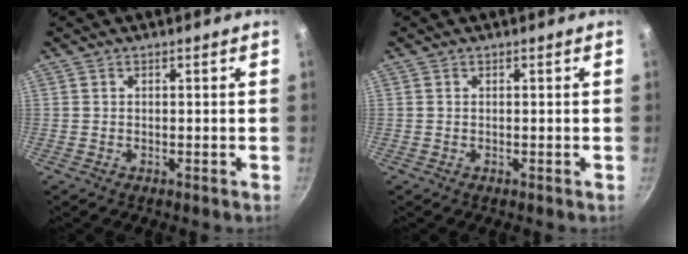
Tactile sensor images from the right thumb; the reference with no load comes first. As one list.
[{"total": 0.0}]